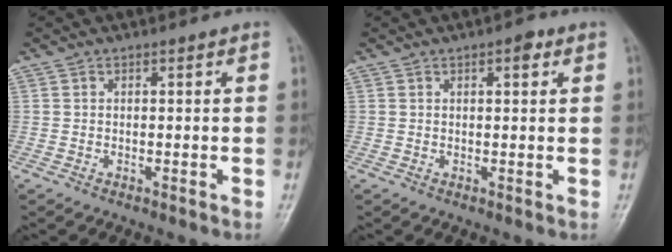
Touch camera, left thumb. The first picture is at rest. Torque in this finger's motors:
{"motor_torque": [-0.30, 0.02, 0.04, 0.00, 0.06]}